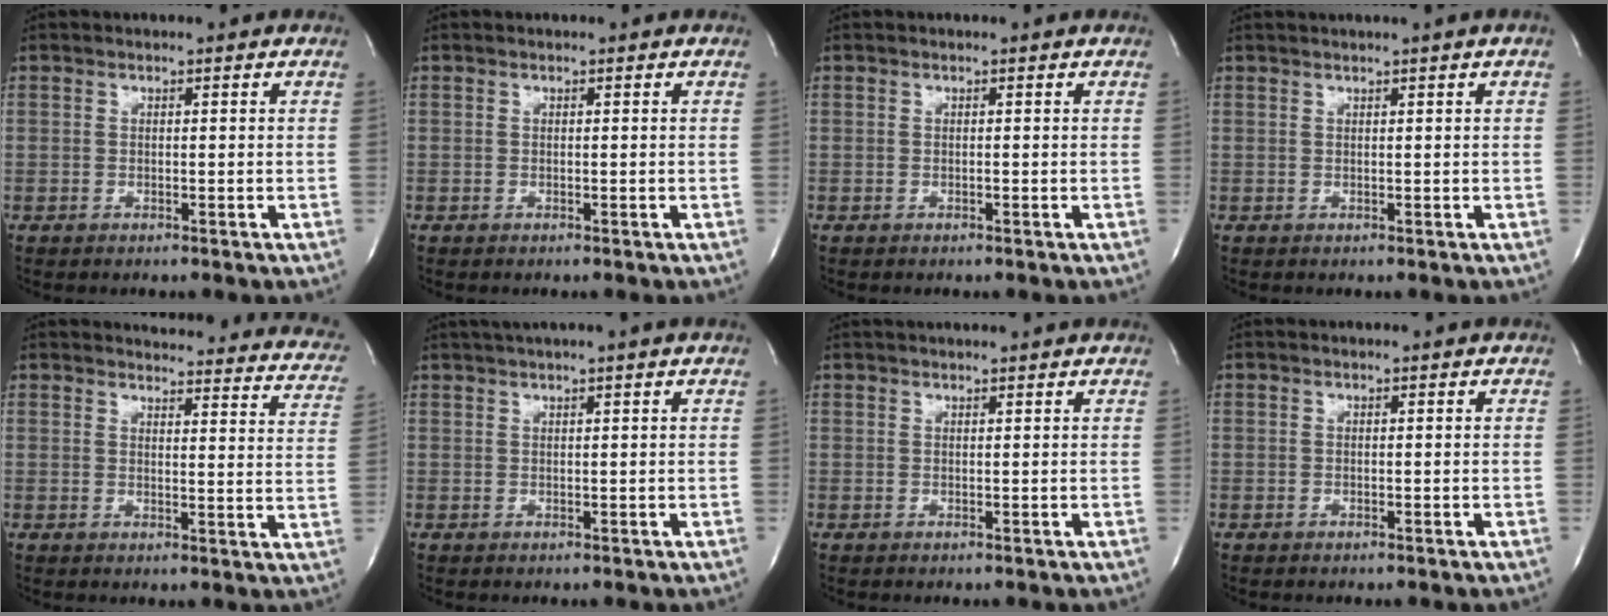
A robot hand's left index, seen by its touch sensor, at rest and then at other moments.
{"total": 0.0}
{"total": 0.0}
{"total": 1.6, "force": [1.1, -0.6, 0.9], "torque": [-0.017, 0.003, 0.027]}
{"total": 22.1, "force": [20.8, 4.4, 5.8], "torque": [-0.056, -0.076, 0.208]}
{"total": 4.0, "force": [3.1, -1.1, 2.3], "torque": [-0.036, 0.021, 0.056]}
{"total": 5.3, "force": [5.0, 0.1, 1.9], "torque": [-0.026, 0.029, 0.060]}
{"total": 0.0}